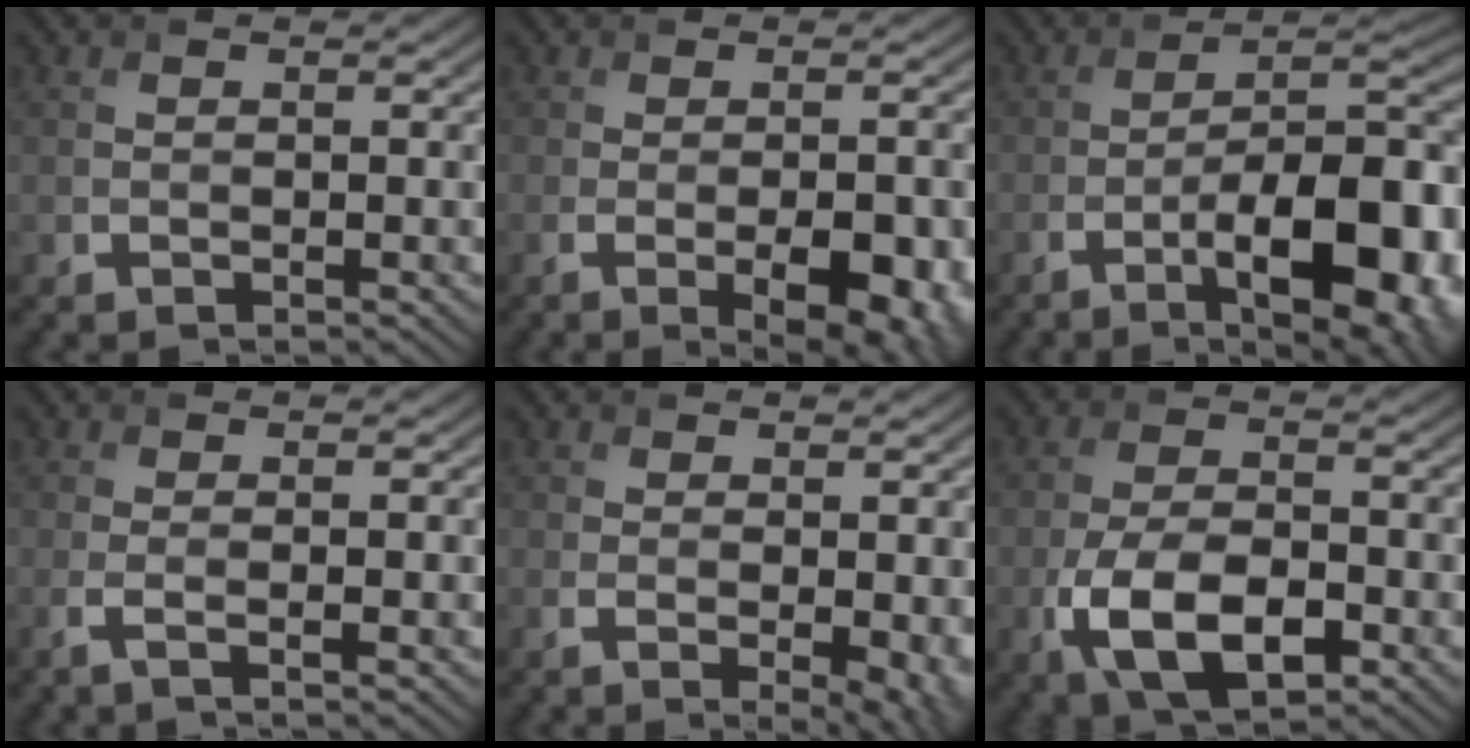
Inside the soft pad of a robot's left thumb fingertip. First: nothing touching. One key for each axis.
{"total": 5.6, "fx": -2.1, "fy": 1.7, "fz": 4.9, "tx": -0.068, "ty": -0.005, "tz": -0.016}
{"total": 14.7, "fx": -7.2, "fy": 4.5, "fz": 12.0, "tx": -0.164, "ty": 0.003, "tz": -0.114}
{"total": 1.4, "fx": -0.3, "fy": -0.2, "fz": 1.4, "tx": -0.031, "ty": 0.003, "tz": -0.011}
{"total": 3.2, "fx": -0.3, "fy": 0.9, "fz": 3.1, "tx": -0.042, "ty": -0.007, "tz": -0.001}
{"total": 8.8, "fx": -3.5, "fy": 4.3, "fz": 6.9, "tx": -0.145, "ty": -0.006, "tz": -0.069}